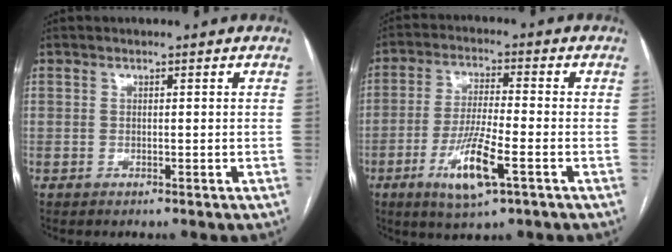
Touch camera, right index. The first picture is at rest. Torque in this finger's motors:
{"motor_torque": [1.24, -0.38, 0.54, 0.12]}